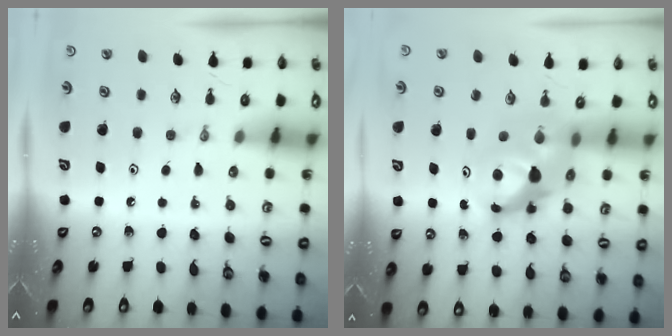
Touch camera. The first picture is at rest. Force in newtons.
{"total": 9.4, "press": 9.4, "slide": 0.7}